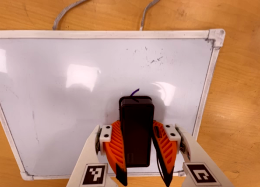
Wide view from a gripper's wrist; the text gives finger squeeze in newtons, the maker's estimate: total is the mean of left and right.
{"total": 10.3, "left": 10.5, "right": 10.1}